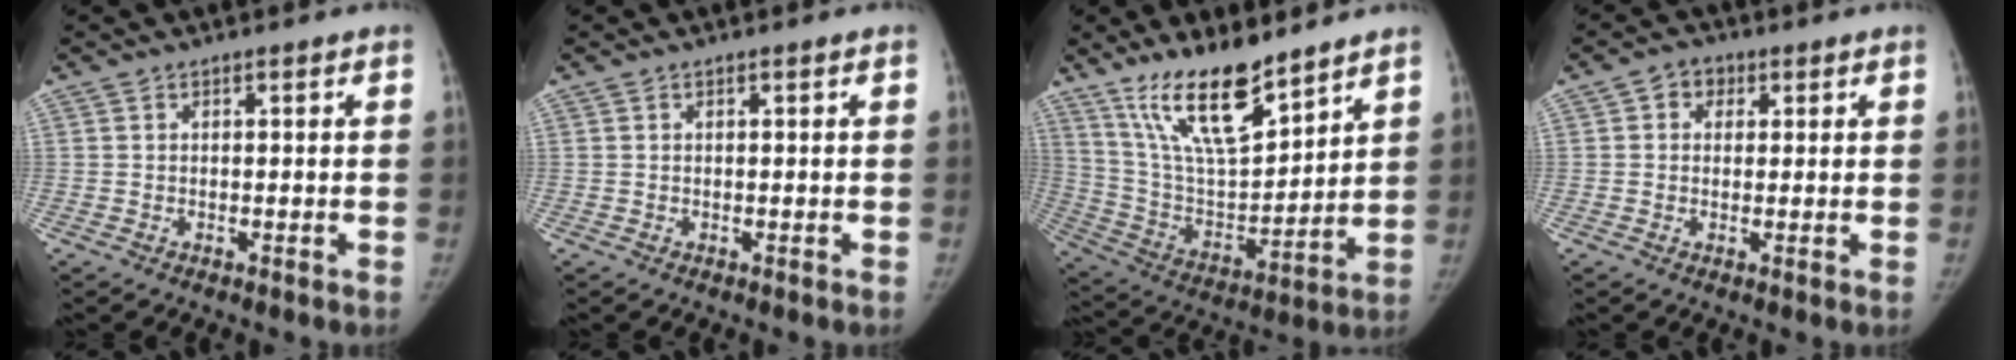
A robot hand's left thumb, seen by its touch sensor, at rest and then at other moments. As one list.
[{"total": 0.0}, {"total": 17.7, "force": [12.8, 5.4, 10.9], "torque": [-0.160, -0.079, 0.243]}, {"total": 3.6, "force": [1.2, 3.0, 1.5], "torque": [-0.003, 0.002, 0.013]}]